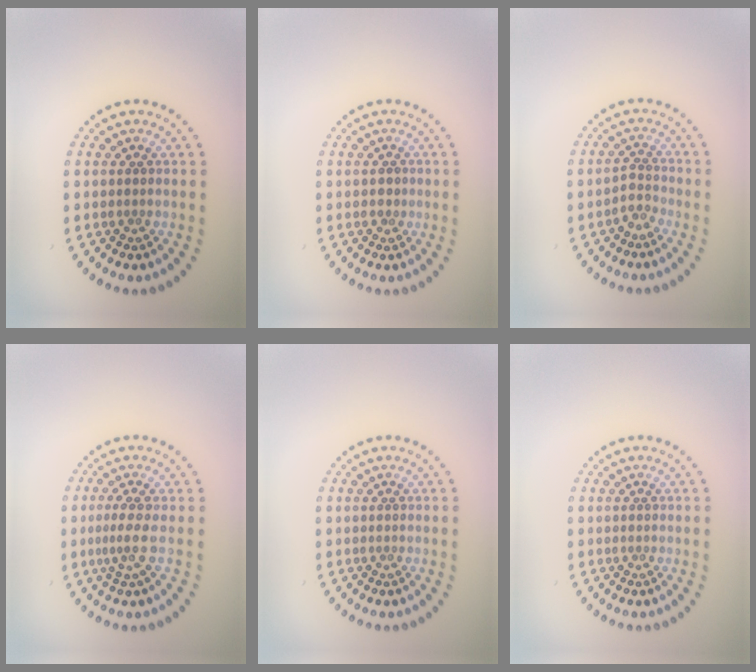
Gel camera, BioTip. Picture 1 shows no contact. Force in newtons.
{"total": 0.8, "press": 0.8, "slide": 0.1}
{"total": 1.7, "press": 1.1, "slide": 1.3}
{"total": 2.2, "press": 1.6, "slide": 1.5}
{"total": 0.0}
{"total": 0.0}